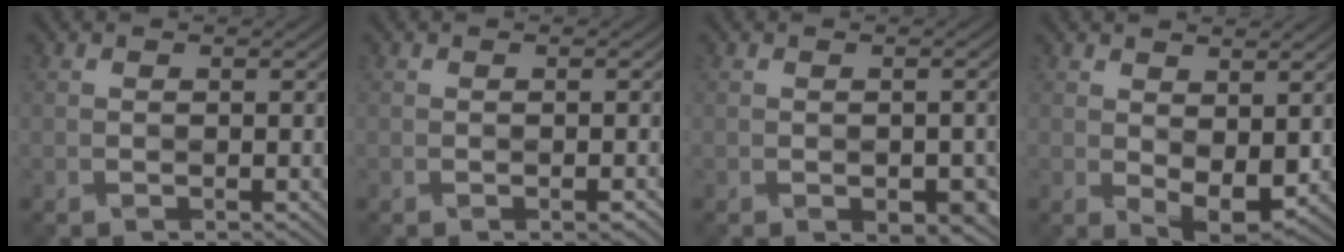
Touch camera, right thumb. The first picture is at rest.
{"total": 1.2, "force": [-0.7, 0.4, 0.8], "torque": [-0.012, -0.003, -0.008]}
{"total": 4.1, "force": [-1.6, 2.2, 3.0], "torque": [-0.041, -0.018, -0.016]}
{"total": 4.0, "force": [0.6, 2.1, 3.3], "torque": [-0.064, -0.009, 0.013]}